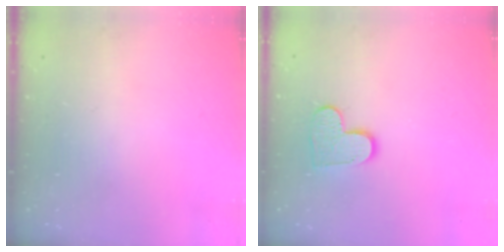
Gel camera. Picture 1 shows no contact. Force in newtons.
{"total": 8.1, "press": 8.1, "slide": 0.1}